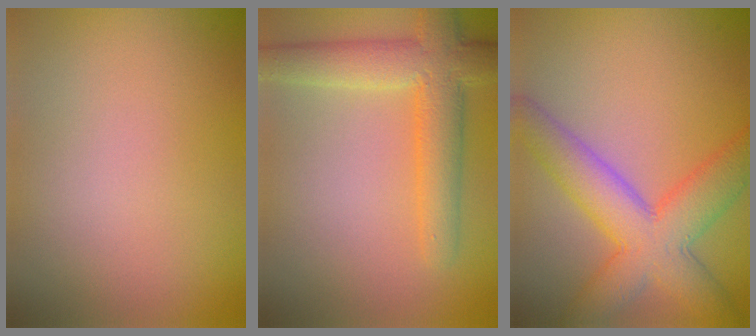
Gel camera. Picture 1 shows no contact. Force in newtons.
{"total": 5.8, "press": 5.8, "slide": 0.3}
{"total": 7.9, "press": 7.9, "slide": 0.5}